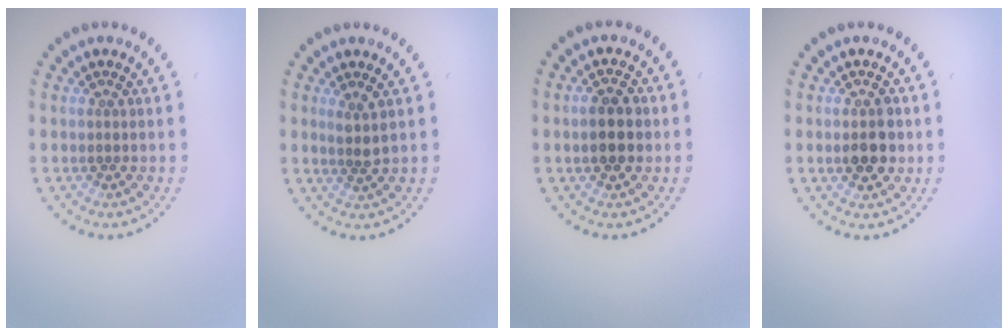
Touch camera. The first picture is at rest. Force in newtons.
{"total": 1.6, "press": 1.2, "slide": 1.0}
{"total": 2.9, "press": 2.9, "slide": 0.1}
{"total": 3.0, "press": 3.0, "slide": 0.2}